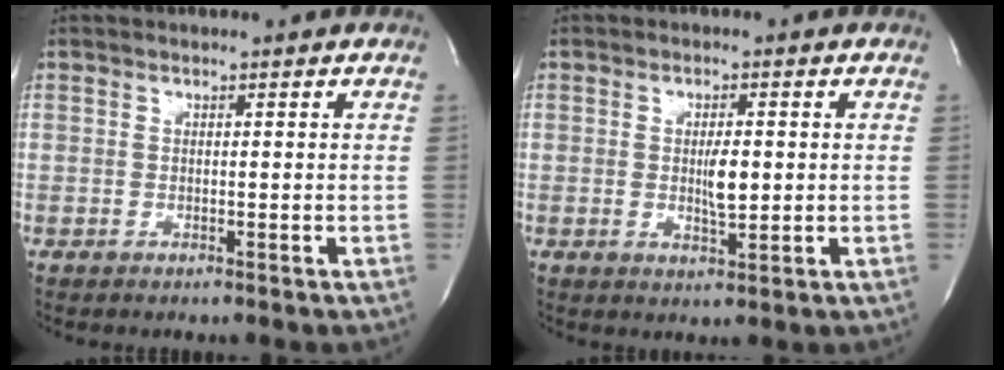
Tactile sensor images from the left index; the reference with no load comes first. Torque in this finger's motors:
{"motor_torque": [0.17, -0.05, 0.08, 0.04]}